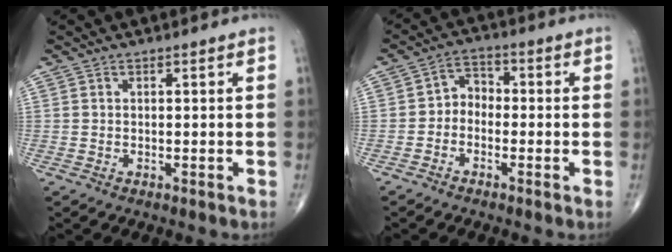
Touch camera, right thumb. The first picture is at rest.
{"total": 4.3, "force": [-1.3, 3.4, 2.3], "torque": [-0.015, 0.025, -0.039]}